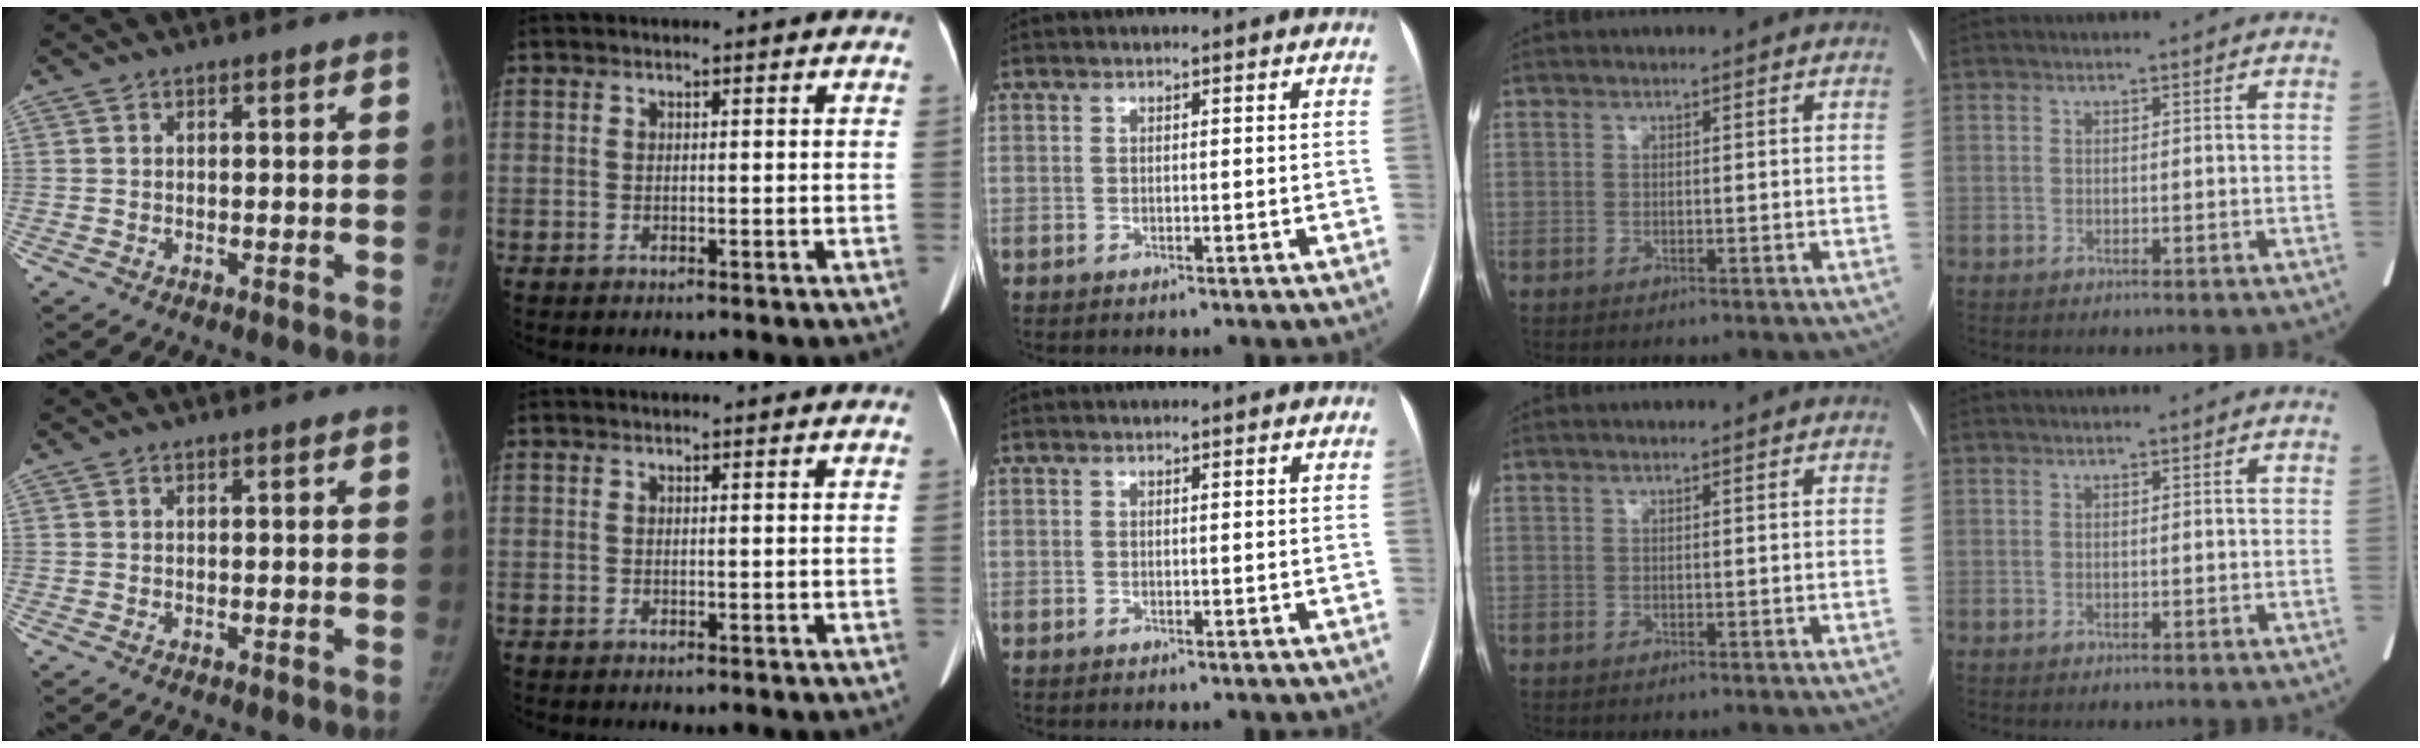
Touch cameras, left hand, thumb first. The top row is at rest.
{}